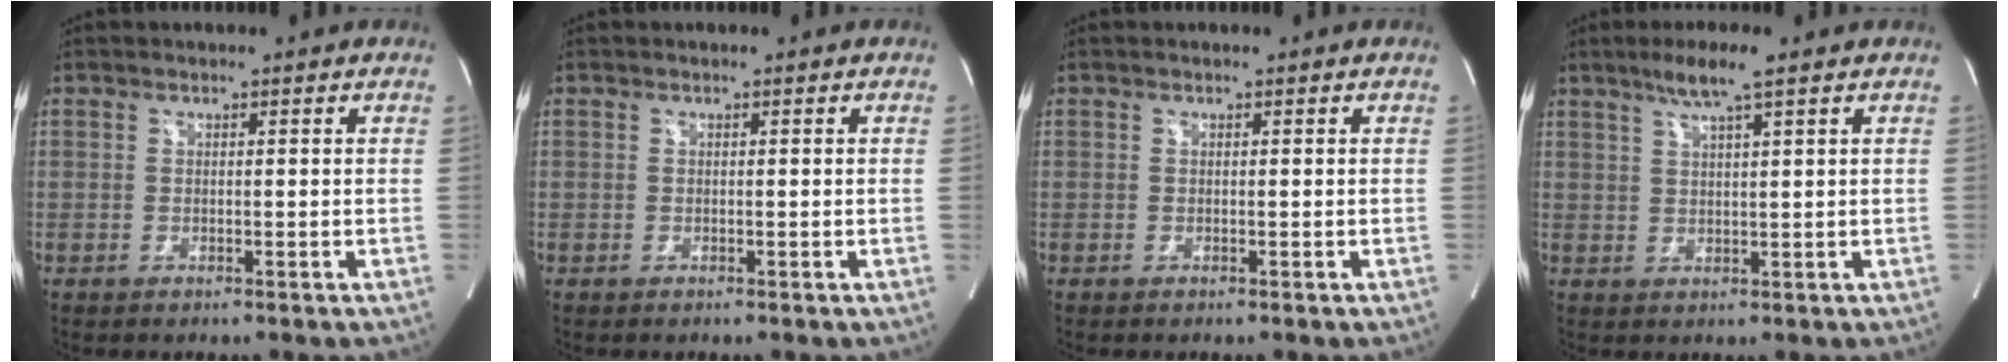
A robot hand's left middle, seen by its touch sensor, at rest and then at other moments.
{"total": 0.0}
{"total": 0.0}
{"total": 5.0, "force": [3.4, -0.2, 3.7], "torque": [-0.077, 0.004, 0.064]}